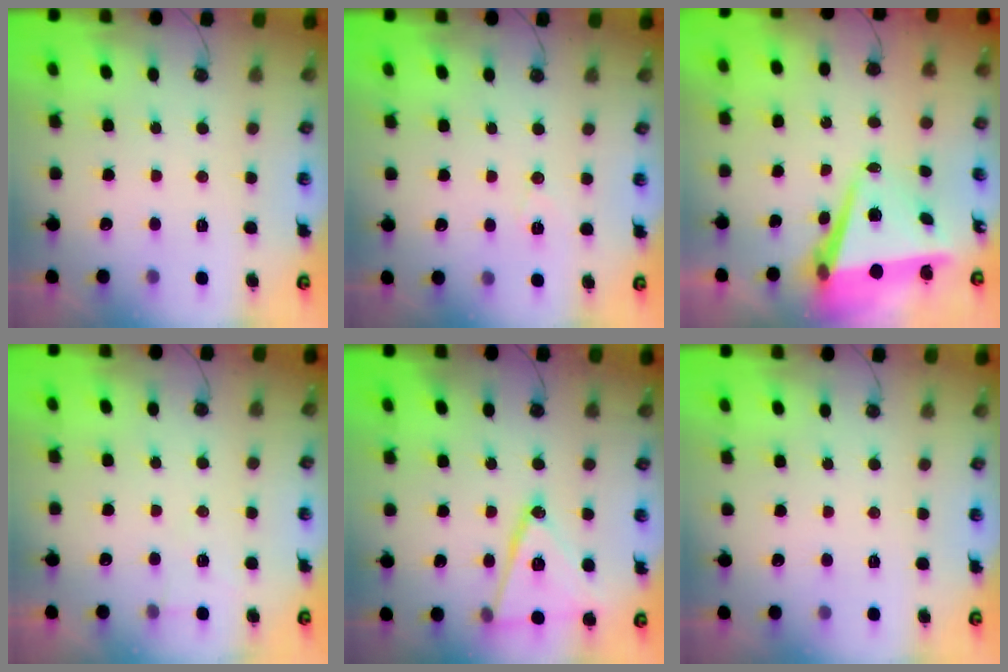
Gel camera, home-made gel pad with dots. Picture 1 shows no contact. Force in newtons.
{"total": 5.9, "press": 4.0, "slide": 4.4}
{"total": 8.7, "press": 8.3, "slide": 2.5}
{"total": 5.0, "press": 2.7, "slide": 4.2}
{"total": 17.0, "press": 16.7, "slide": 3.4}
{"total": 0.0}